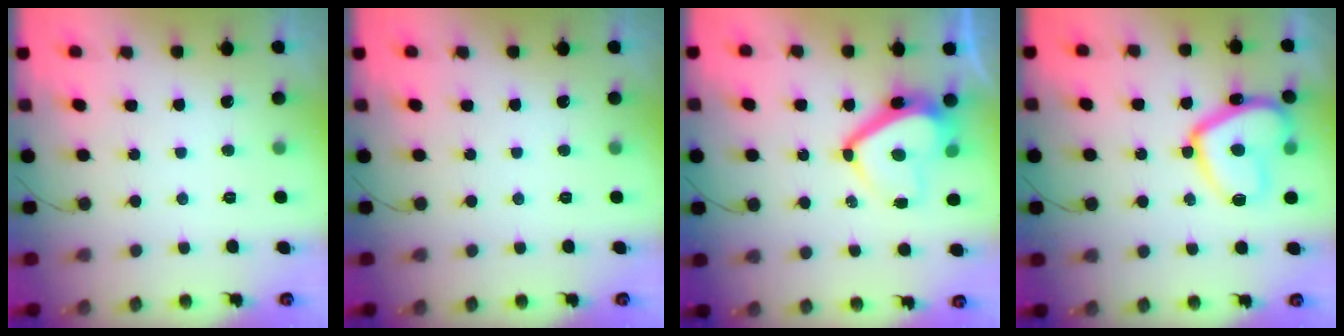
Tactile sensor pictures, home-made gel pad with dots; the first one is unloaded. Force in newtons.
{"total": 0.0}
{"total": 12.1, "press": 12.0, "slide": 1.0}
{"total": 15.5, "press": 15.4, "slide": 1.5}